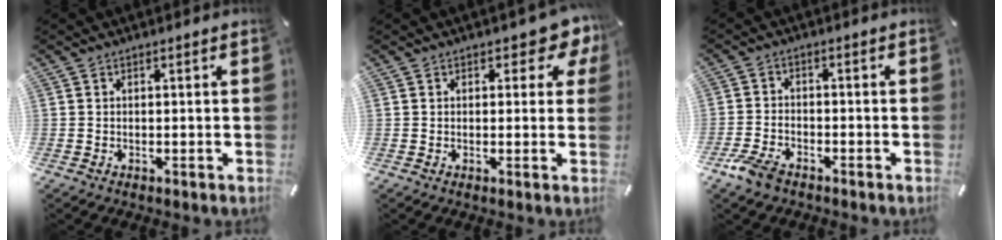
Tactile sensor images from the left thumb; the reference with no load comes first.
{"total": 5.1, "force": [2.5, 2.9, 3.4], "torque": [-0.034, -0.006, 0.036]}
{"total": 5.1, "force": [-3.7, 2.5, 2.3], "torque": [-0.060, 0.016, -0.074]}